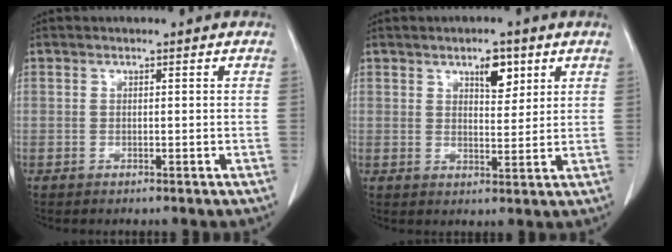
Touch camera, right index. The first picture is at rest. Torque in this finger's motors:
{"motor_torque": [0.17, 0.18, 0.04, 0.03]}